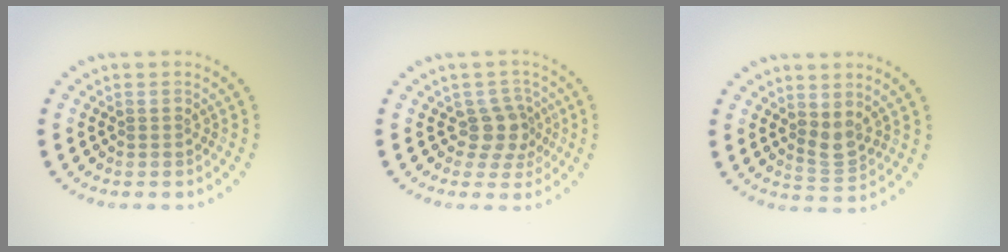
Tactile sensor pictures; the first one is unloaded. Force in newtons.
{"total": 2.7, "press": 2.1, "slide": 1.7}
{"total": 1.8, "press": 1.5, "slide": 1.0}